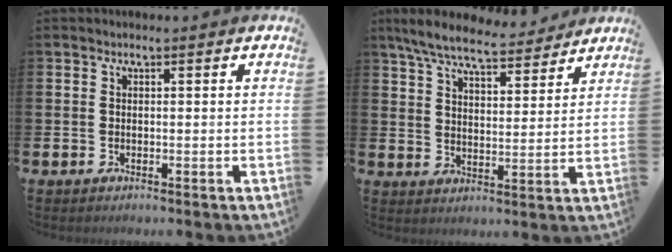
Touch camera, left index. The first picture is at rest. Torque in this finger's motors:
{"motor_torque": [1.07, -1.08, 0.65, 0.21]}